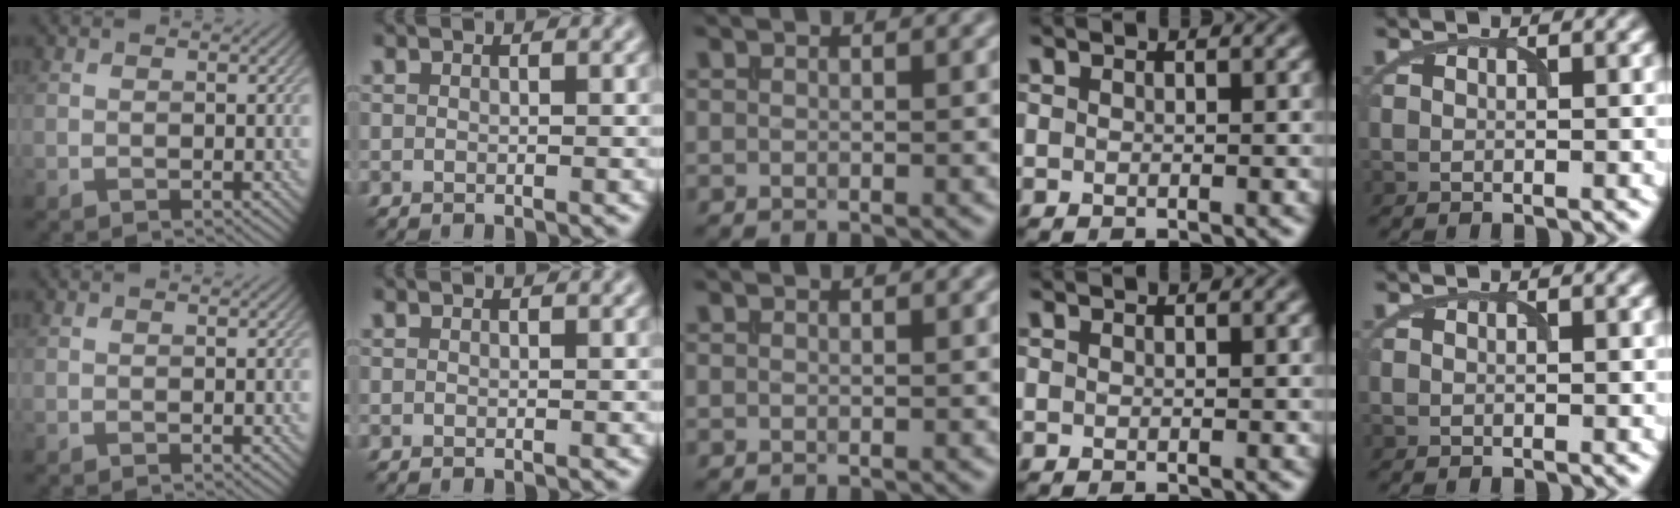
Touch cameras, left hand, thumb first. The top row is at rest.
{}